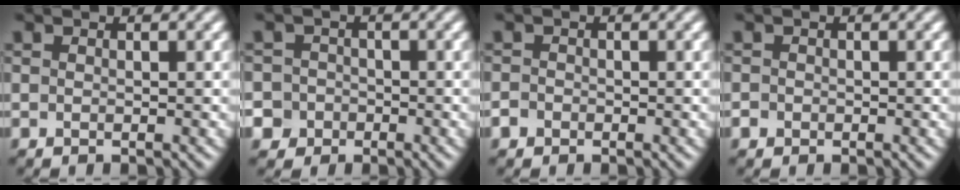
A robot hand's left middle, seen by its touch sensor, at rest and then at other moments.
{"total": 5.1, "force": [-2.3, 4.5, 0.7], "torque": [0.000, 0.005, -0.064]}
{"total": 1.2, "force": [-0.7, 0.9, 0.3], "torque": [-0.001, 0.000, -0.014]}
{"total": 0.9, "force": [-0.4, 0.8, 0.1], "torque": [0.002, -0.003, -0.008]}